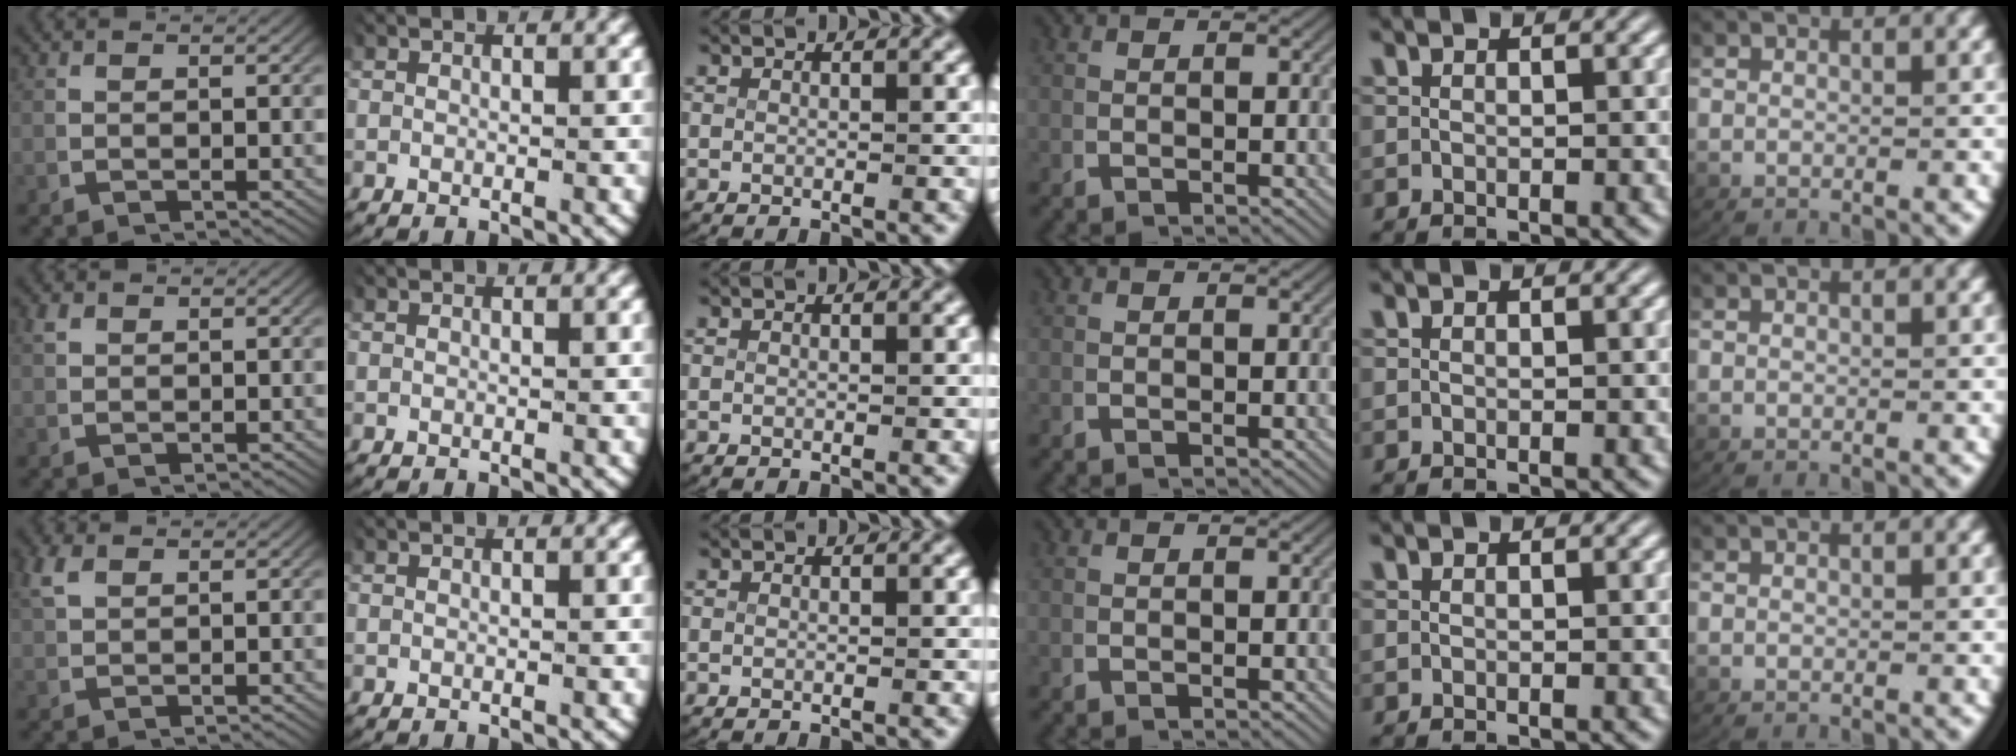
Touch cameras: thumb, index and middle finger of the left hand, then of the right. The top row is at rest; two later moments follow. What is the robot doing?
{"motion": "lift_and_place", "object": "paper"}